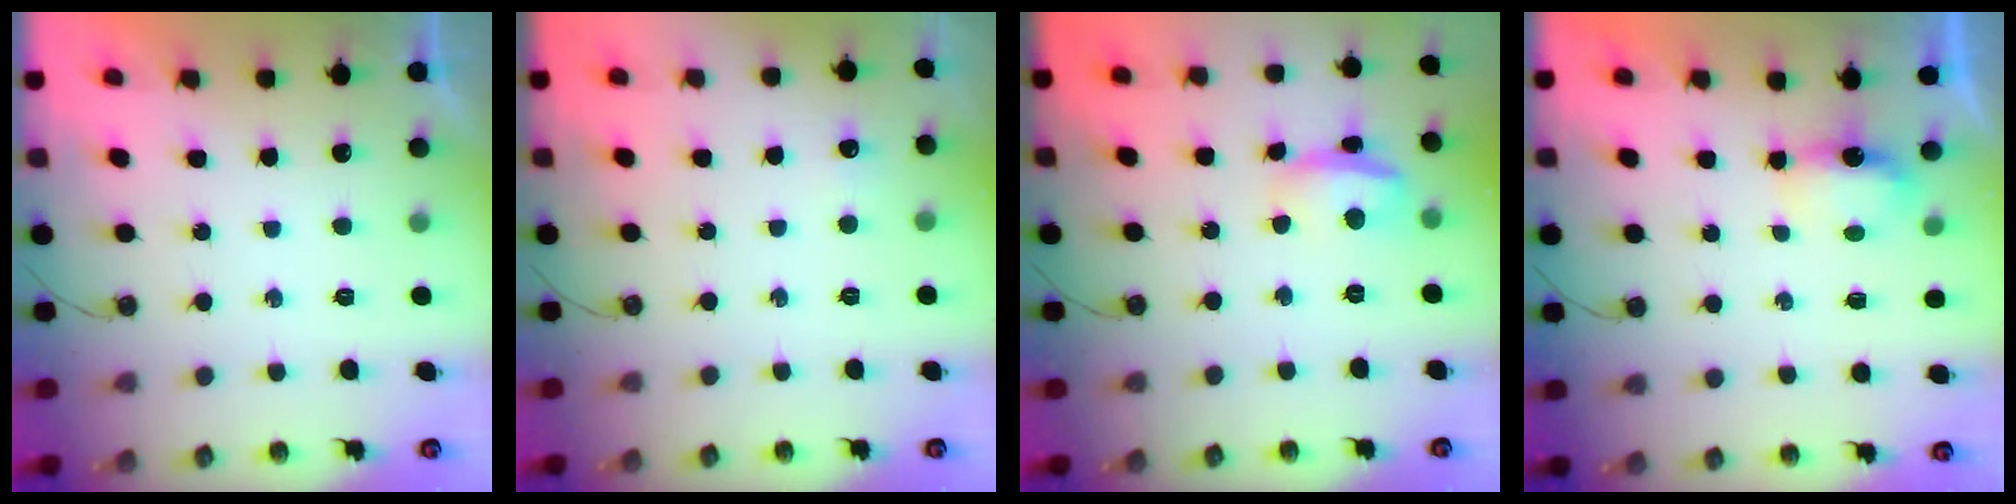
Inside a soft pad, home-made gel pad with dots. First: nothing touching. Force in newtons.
{"total": 3.9, "press": 3.8, "slide": 0.5}
{"total": 7.9, "press": 7.8, "slide": 1.3}
{"total": 11.1, "press": 5.0, "slide": 9.9}